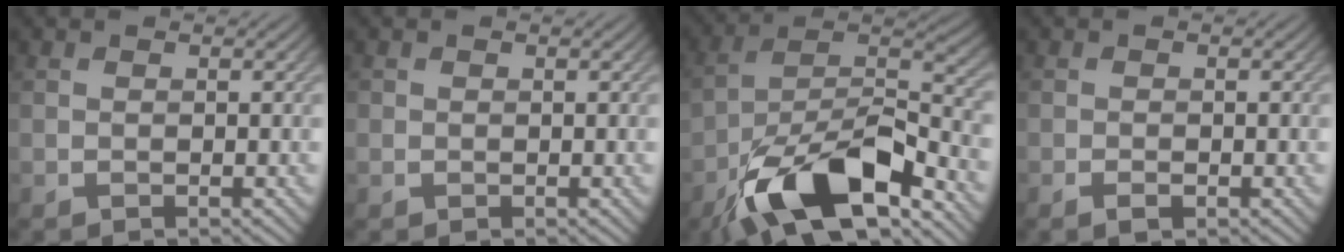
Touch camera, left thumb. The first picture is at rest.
{"total": 0.6, "force": [0.0, 0.6, 0.0], "torque": [0.004, -0.003, -0.003]}
{"total": 16.6, "force": [-10.0, 6.2, 11.7], "torque": [-0.214, -0.014, -0.194]}
{"total": 1.2, "force": [-0.7, 0.5, 0.9], "torque": [-0.016, -0.001, -0.012]}